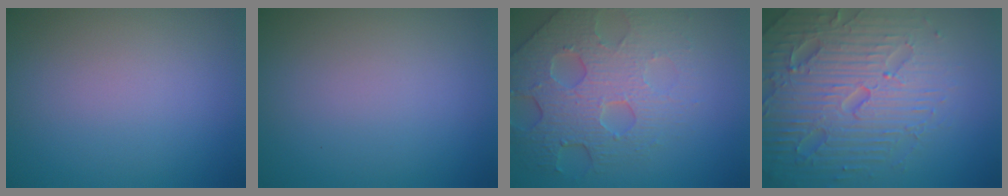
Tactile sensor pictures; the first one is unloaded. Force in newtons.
{"total": 0.0}
{"total": 6.5, "press": 5.2, "slide": 3.9}
{"total": 7.4, "press": 7.3, "slide": 1.5}